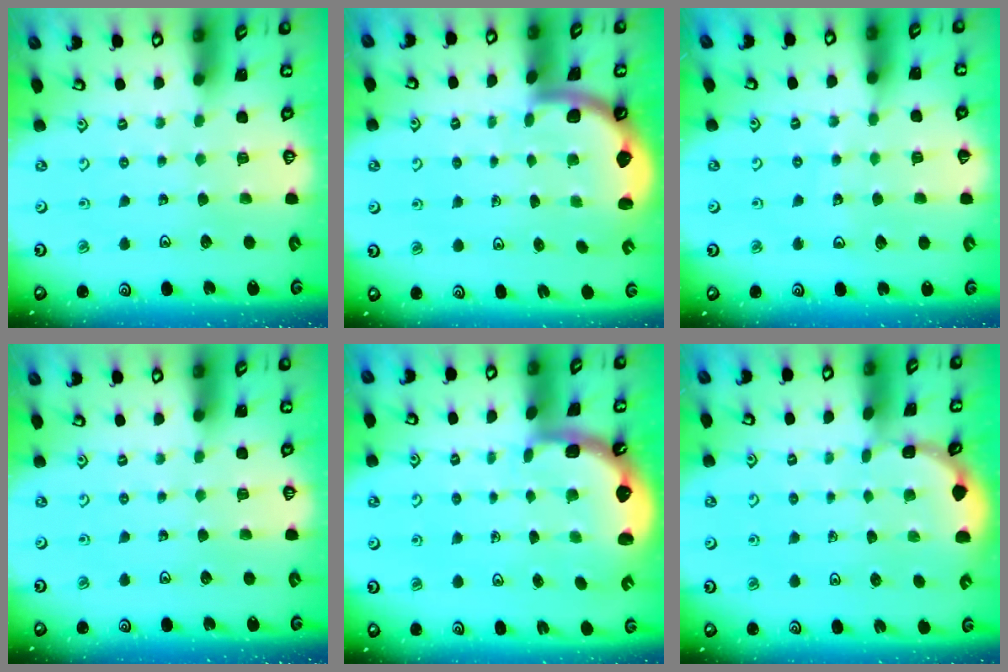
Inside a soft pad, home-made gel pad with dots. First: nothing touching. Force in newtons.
{"total": 1.8, "press": 1.8, "slide": 0.3}
{"total": 7.0, "press": 6.7, "slide": 2.0}
{"total": 0.0}
{"total": 2.6, "press": 1.3, "slide": 2.2}
{"total": 2.4, "press": 2.4, "slide": 0.3}